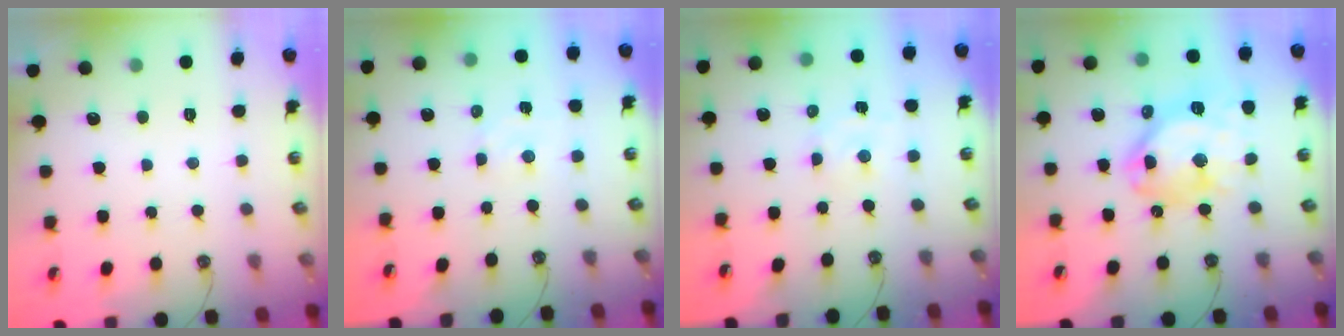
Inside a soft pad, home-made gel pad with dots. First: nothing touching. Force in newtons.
{"total": 1.8, "press": 1.8, "slide": 0.3}
{"total": 1.9, "press": 1.9, "slide": 0.3}
{"total": 16.6, "press": 16.5, "slide": 2.0}